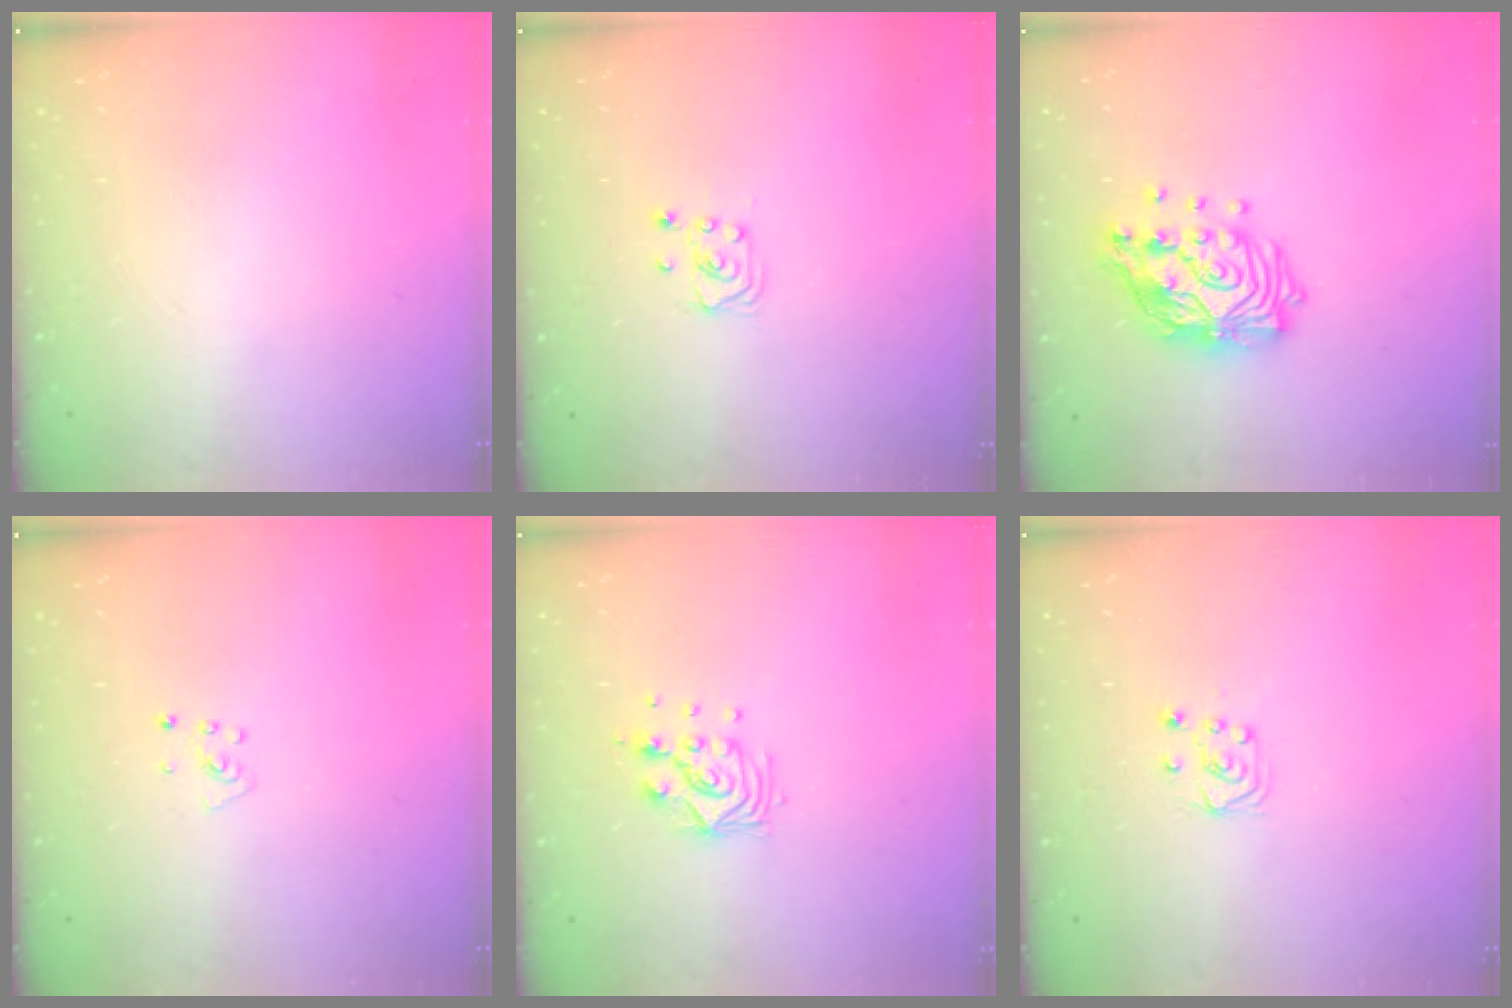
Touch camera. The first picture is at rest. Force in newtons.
{"total": 3.4, "press": 3.4, "slide": 0.4}
{"total": 15.2, "press": 15.1, "slide": 2.0}
{"total": 3.7, "press": 3.7, "slide": 0.4}
{"total": 8.8, "press": 8.7, "slide": 0.9}
{"total": 5.2, "press": 5.2, "slide": 0.4}